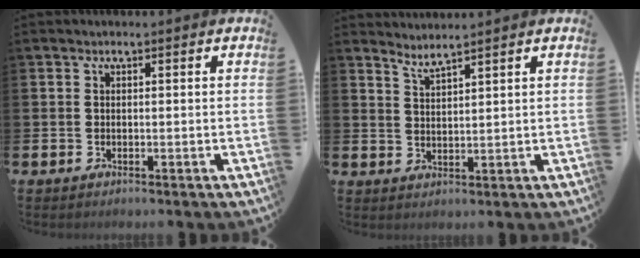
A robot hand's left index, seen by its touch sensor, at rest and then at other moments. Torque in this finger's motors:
{"motor_torque": [0.33, -0.22, -0.03, 0.00]}